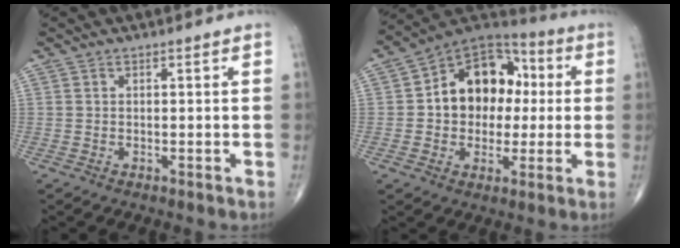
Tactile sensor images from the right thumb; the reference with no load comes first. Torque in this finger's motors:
{"motor_torque": [0.93, 3.16, 1.16, 0.13, 0.11]}